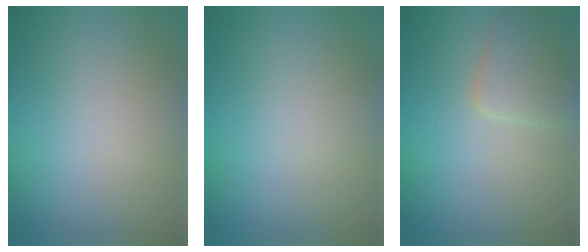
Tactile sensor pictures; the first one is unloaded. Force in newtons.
{"total": 0.0}
{"total": 2.9, "press": 2.9, "slide": 0.2}